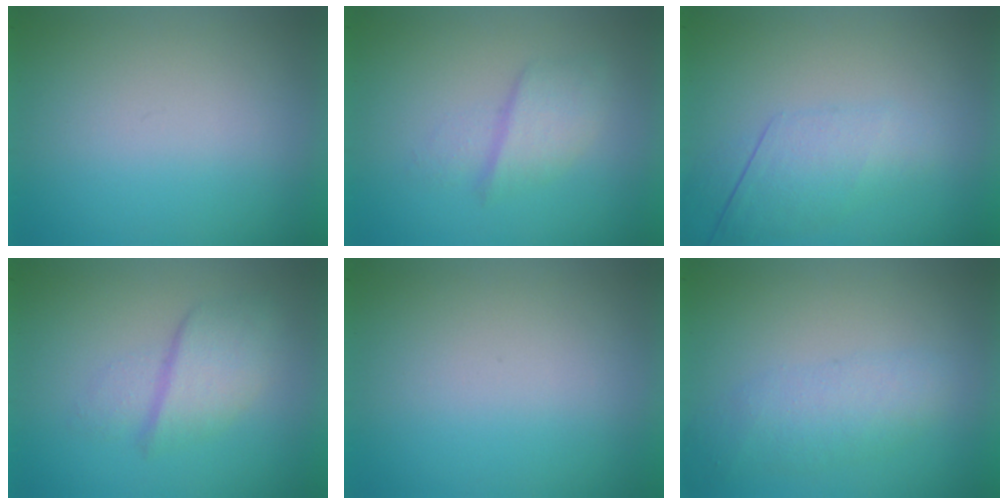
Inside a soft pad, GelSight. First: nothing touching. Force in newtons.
{"total": 2.2}
{"total": 2.3}
{"total": 2.7}
{"total": 0.0}
{"total": 2.2}